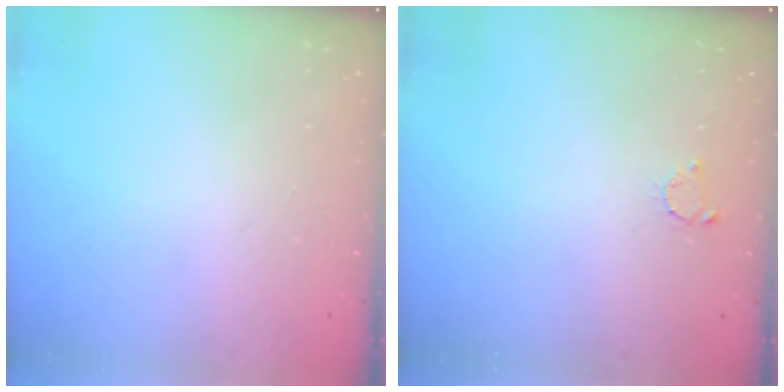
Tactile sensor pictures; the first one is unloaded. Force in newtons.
{"total": 2.2, "press": 2.2, "slide": 0.4}